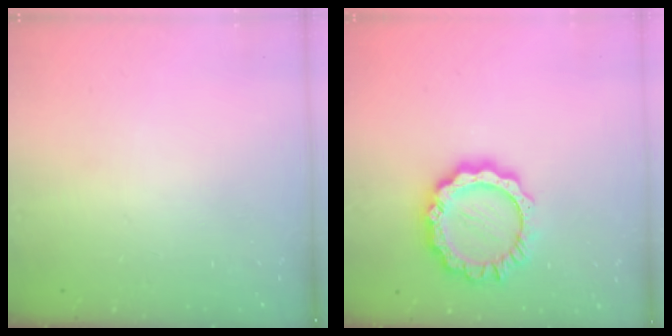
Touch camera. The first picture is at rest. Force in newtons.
{"total": 13.9, "press": 13.9, "slide": 1.3}